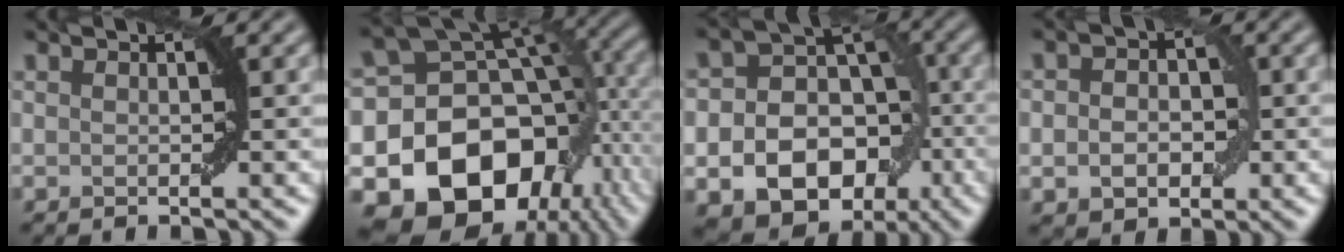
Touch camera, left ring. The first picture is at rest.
{"total": 18.1, "force": [-6.2, 13.2, 10.9], "torque": [-0.167, -0.019, -0.090]}
{"total": 15.0, "force": [-5.2, 12.1, 7.2], "torque": [-0.095, -0.020, -0.103]}
{"total": 4.1, "force": [-0.3, 3.1, 2.7], "torque": [-0.024, -0.001, -0.011]}